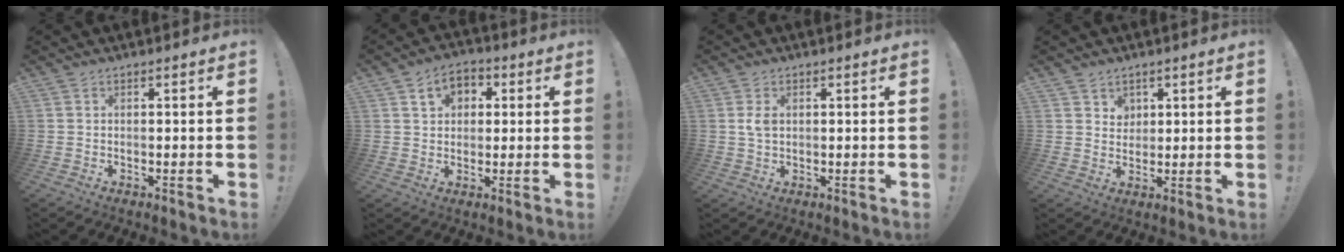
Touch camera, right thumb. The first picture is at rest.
{"total": 7.1, "force": [2.4, 5.6, 3.6], "torque": [-0.053, 0.000, 0.045]}
{"total": 3.1, "force": [0.8, 2.0, 2.3], "torque": [-0.030, -0.001, 0.011]}
{"total": 4.0, "force": [2.4, 3.2, 0.5], "torque": [-0.001, -0.017, 0.041]}